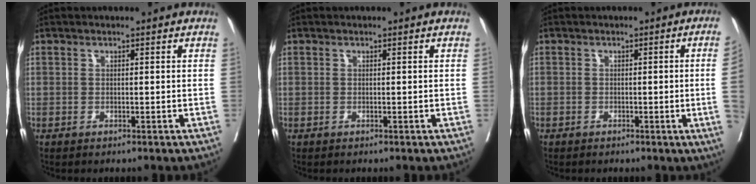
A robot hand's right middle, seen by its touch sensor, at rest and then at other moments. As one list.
[{"total": 0.0}, {"total": 4.2, "force": [-0.7, -1.5, 3.9], "torque": [-0.046, -0.008, -0.010]}]